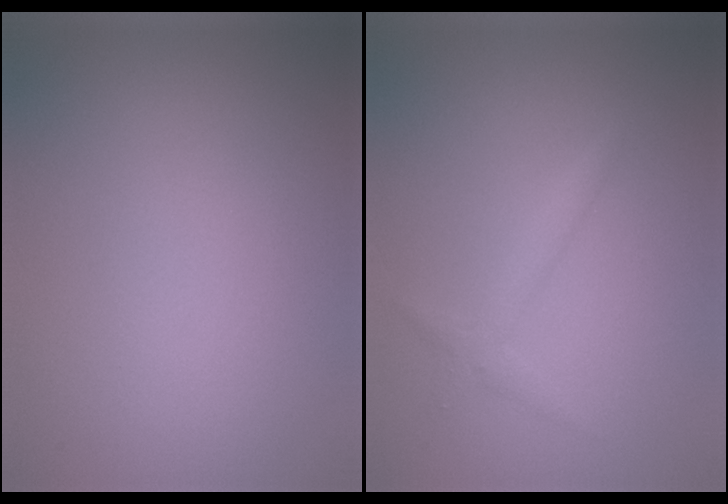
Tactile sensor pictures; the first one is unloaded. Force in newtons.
{"total": 1.3, "press": 1.3, "slide": 0.1}